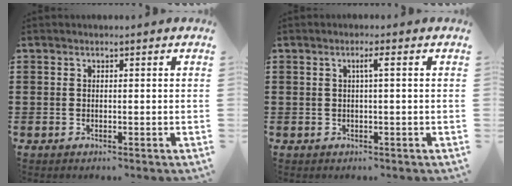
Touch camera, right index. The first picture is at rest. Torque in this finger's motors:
{"motor_torque": [0.34, -0.24, 0.04, 0.04]}